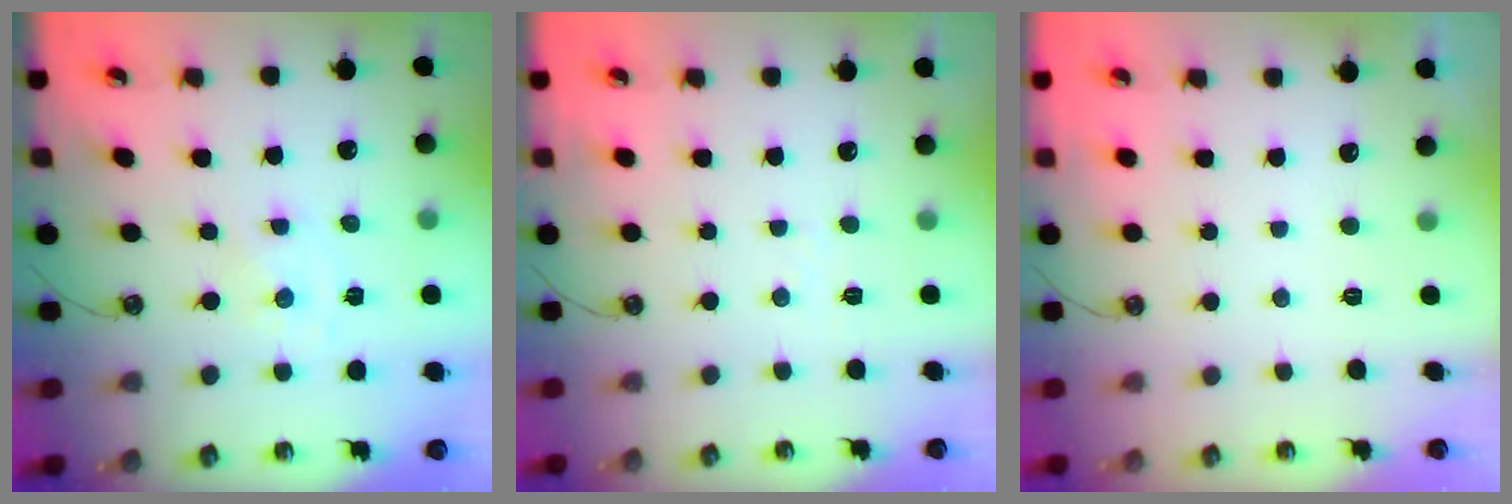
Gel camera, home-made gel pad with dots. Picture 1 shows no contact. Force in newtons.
{"total": 2.5, "press": 2.5, "slide": 0.4}
{"total": 0.0}